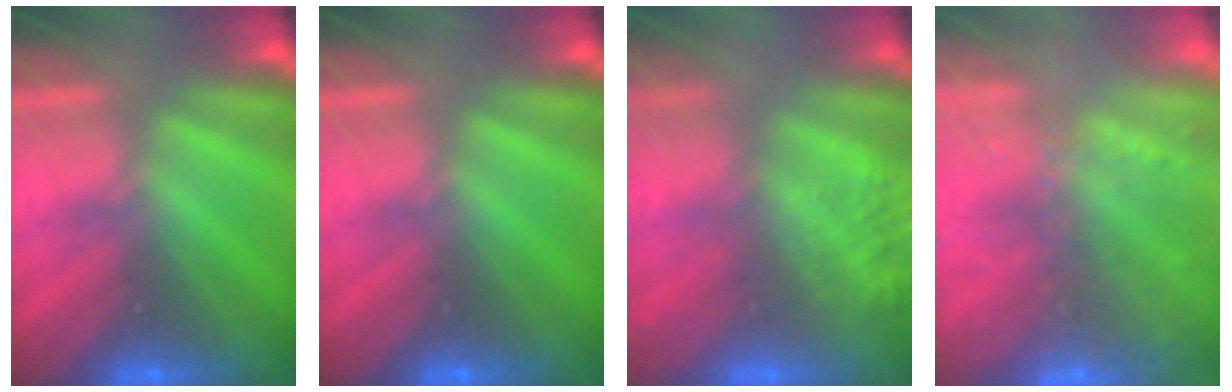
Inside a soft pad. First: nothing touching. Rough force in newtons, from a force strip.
{"total": 0.0}
{"total": 5.8}
{"total": 6.0}